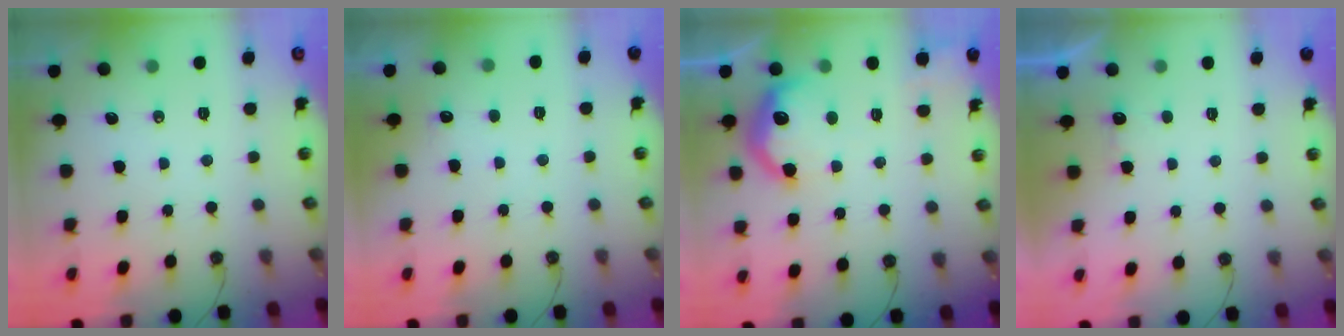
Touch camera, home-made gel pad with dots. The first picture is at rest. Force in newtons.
{"total": 3.4, "press": 3.2, "slide": 1.0}
{"total": 11.5, "press": 11.4, "slide": 0.7}
{"total": 1.9, "press": 1.8, "slide": 0.8}